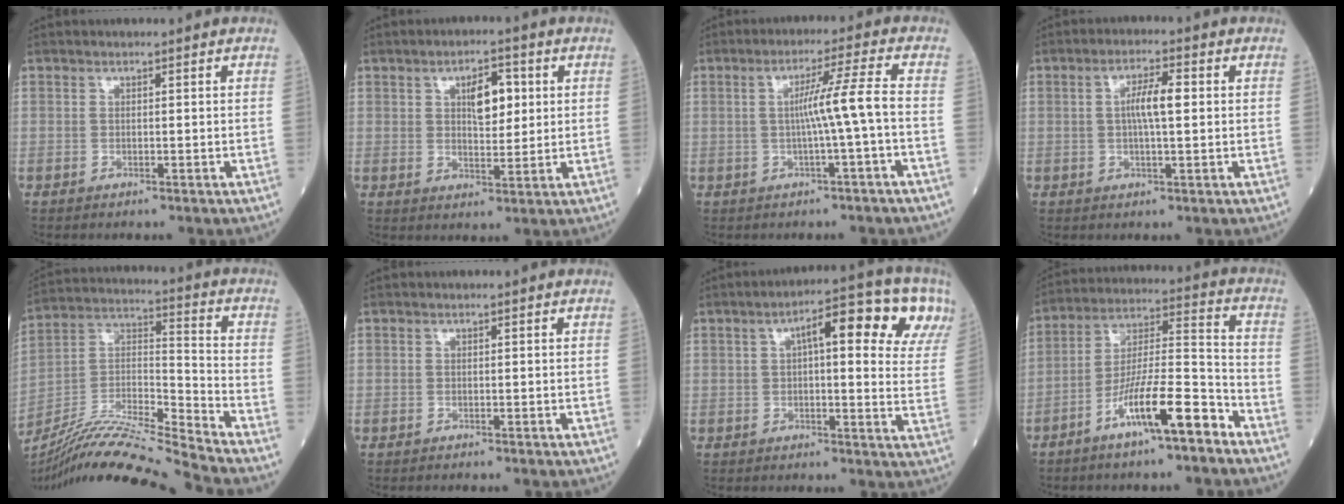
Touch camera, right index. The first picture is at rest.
{"total": 5.7, "force": [1.7, 2.4, 4.9], "torque": [-0.078, 0.007, 0.030]}
{"total": 5.9, "force": [-0.8, -1.4, 5.7], "torque": [-0.097, 0.010, -0.012]}
{"total": 4.8, "force": [0.5, 0.8, 4.7], "torque": [-0.085, 0.010, 0.007]}
{"total": 18.5, "force": [-17.2, -2.2, 6.7], "torque": [-0.129, 0.013, -0.310]}
{"total": 0.0}
{"total": 14.8, "force": [6.7, 3.7, 12.7], "torque": [-0.169, 0.031, 0.073]}
{"total": 12.1, "force": [-7.3, 1.2, 9.6], "torque": [-0.173, -0.003, -0.131]}